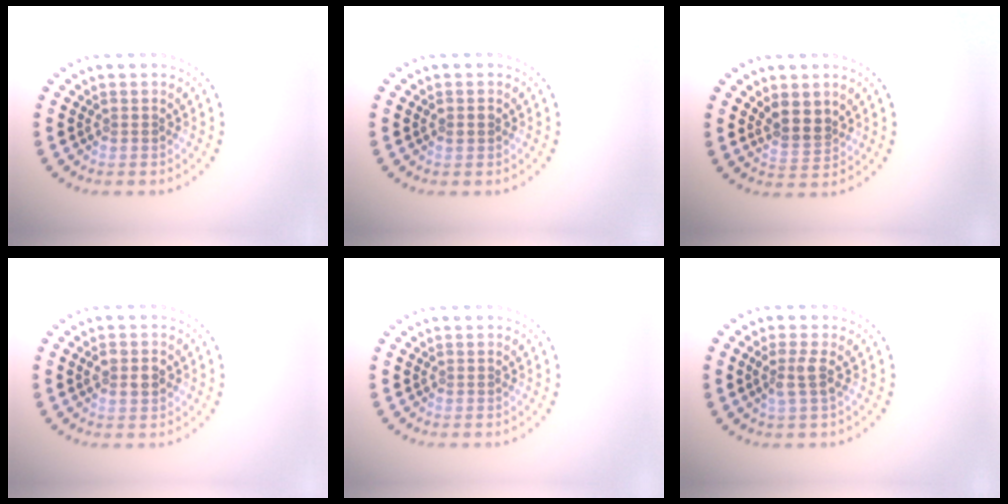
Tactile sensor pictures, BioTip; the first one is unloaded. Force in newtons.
{"total": 1.0, "press": 1.0, "slide": 0.1}
{"total": 2.6, "press": 2.3, "slide": 1.2}
{"total": 2.4, "press": 2.4, "slide": 0.2}
{"total": 0.0}
{"total": 1.9, "press": 1.5, "slide": 1.2}